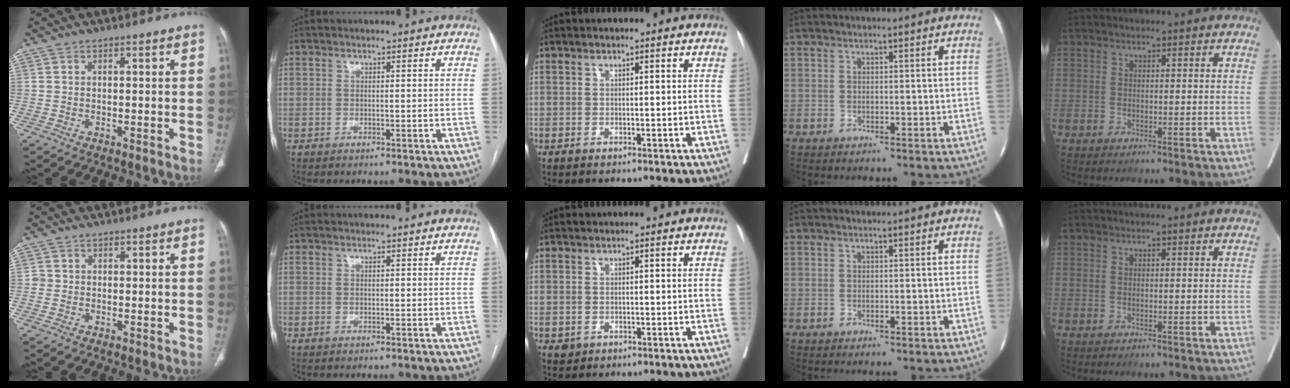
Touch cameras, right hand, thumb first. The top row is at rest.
{"thumb": {"total": 0.9, "force": [-0.1, 0.9, 0.1], "torque": [0.005, 0.005, -0.002]}, "middle": {"total": 0.8, "force": [-0.2, 0.8, 0.2], "torque": [-0.003, 0.002, 0.001]}}